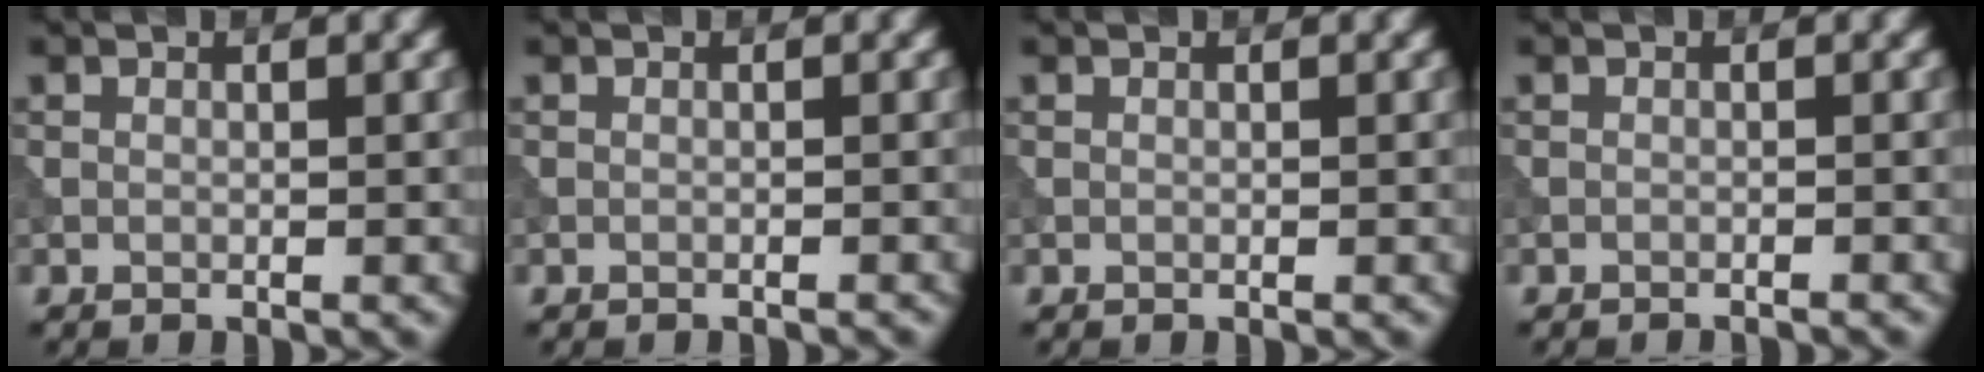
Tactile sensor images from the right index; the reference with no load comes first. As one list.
[{"total": 0.9, "force": [-0.9, 0.1, 0.3], "torque": [0.003, 0.001, -0.015]}, {"total": 0.0}, {"total": 1.4, "force": [-1.3, 0.2, 0.4], "torque": [0.007, 0.000, -0.020]}]